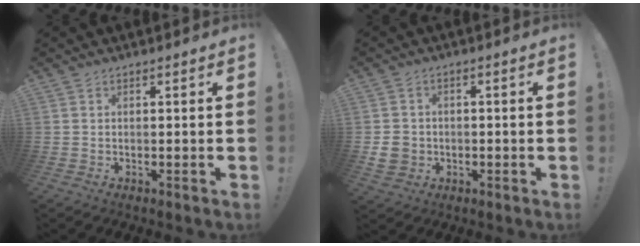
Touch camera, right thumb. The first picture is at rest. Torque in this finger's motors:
{"motor_torque": [0.00, 0.16, -0.11, 0.17, -0.01]}